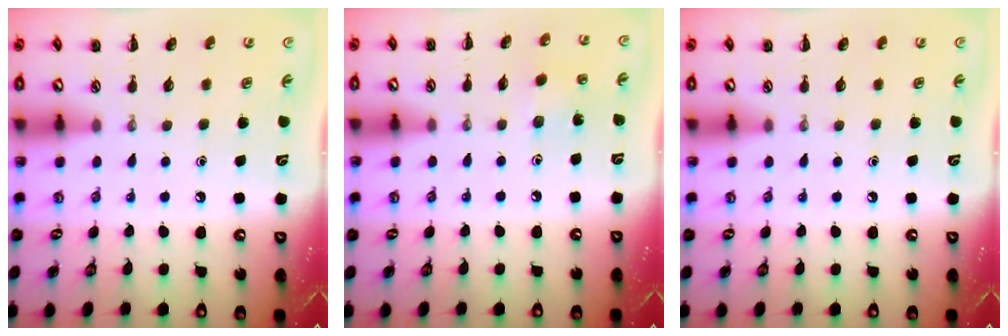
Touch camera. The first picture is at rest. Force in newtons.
{"total": 2.5, "press": 2.4, "slide": 0.7}
{"total": 0.0}